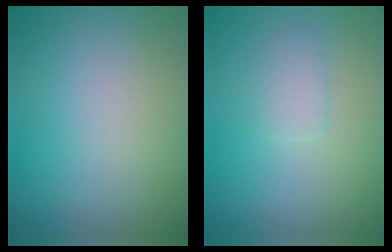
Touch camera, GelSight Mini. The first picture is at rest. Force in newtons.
{"total": 1.3, "press": 1.3, "slide": 0.1}